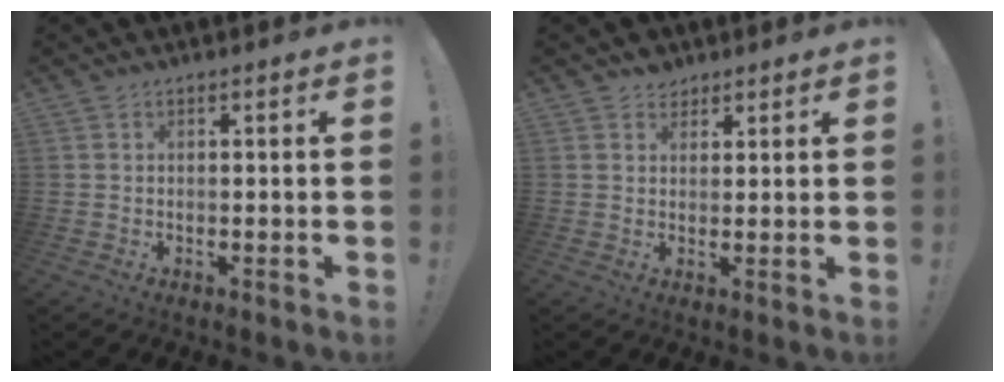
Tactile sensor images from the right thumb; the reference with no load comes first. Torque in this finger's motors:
{"motor_torque": [-0.17, -0.33, 0.35, -0.01, 0.00]}